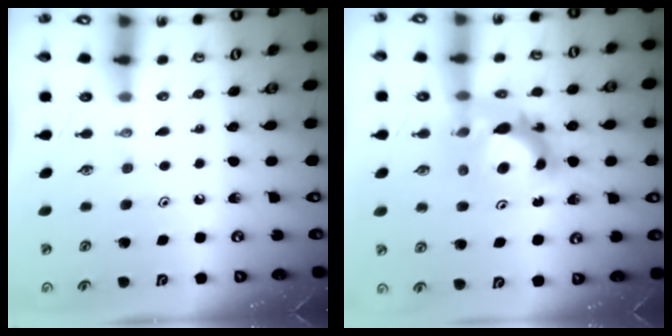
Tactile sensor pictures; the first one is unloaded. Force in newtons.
{"total": 11.2, "press": 11.1, "slide": 1.0}